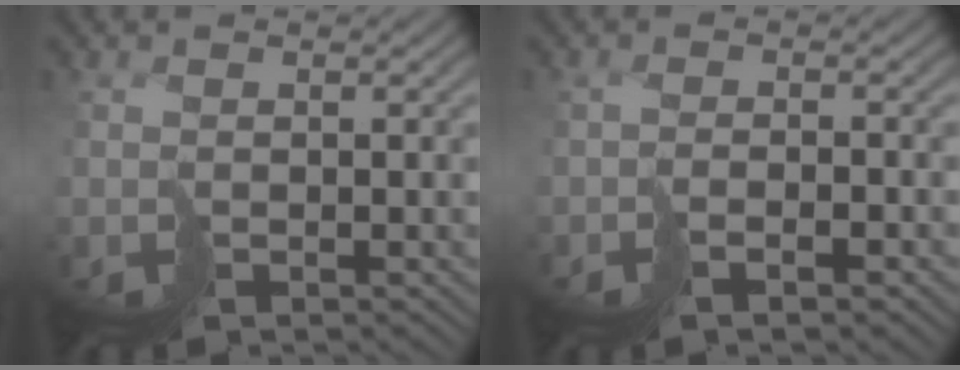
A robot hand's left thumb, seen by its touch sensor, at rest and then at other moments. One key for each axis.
{"total": 1.7, "fx": -1.0, "fy": 0.2, "fz": 1.4, "tx": -0.020, "ty": 0.002, "tz": -0.018}